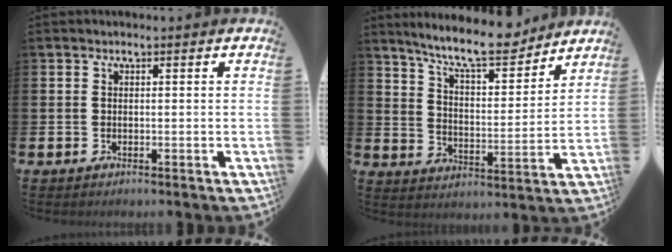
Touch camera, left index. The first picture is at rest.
{"total": 10.5, "force": [9.5, 1.9, 4.1], "torque": [-0.094, -0.056, 0.165]}